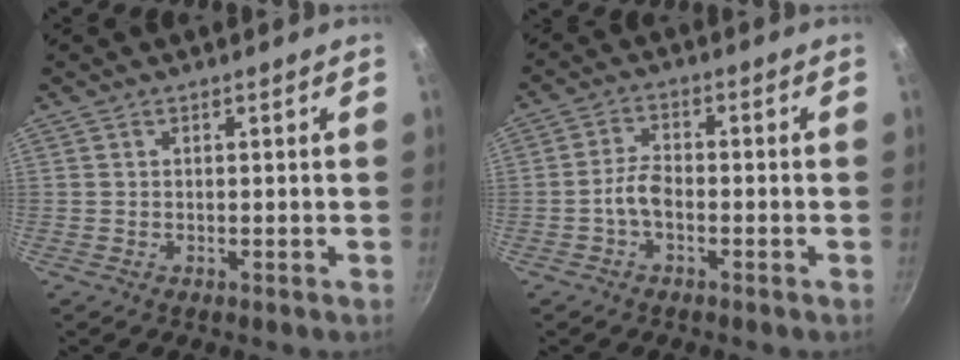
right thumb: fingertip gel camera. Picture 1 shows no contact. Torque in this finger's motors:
{"motor_torque": [0.53, 0.82, 0.51, -0.40, 0.01]}